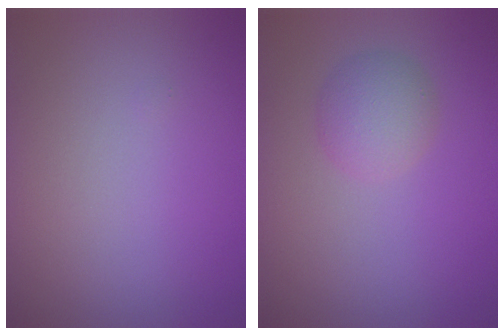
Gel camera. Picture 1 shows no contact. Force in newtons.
{"total": 2.6, "press": 2.6, "slide": 0.1}